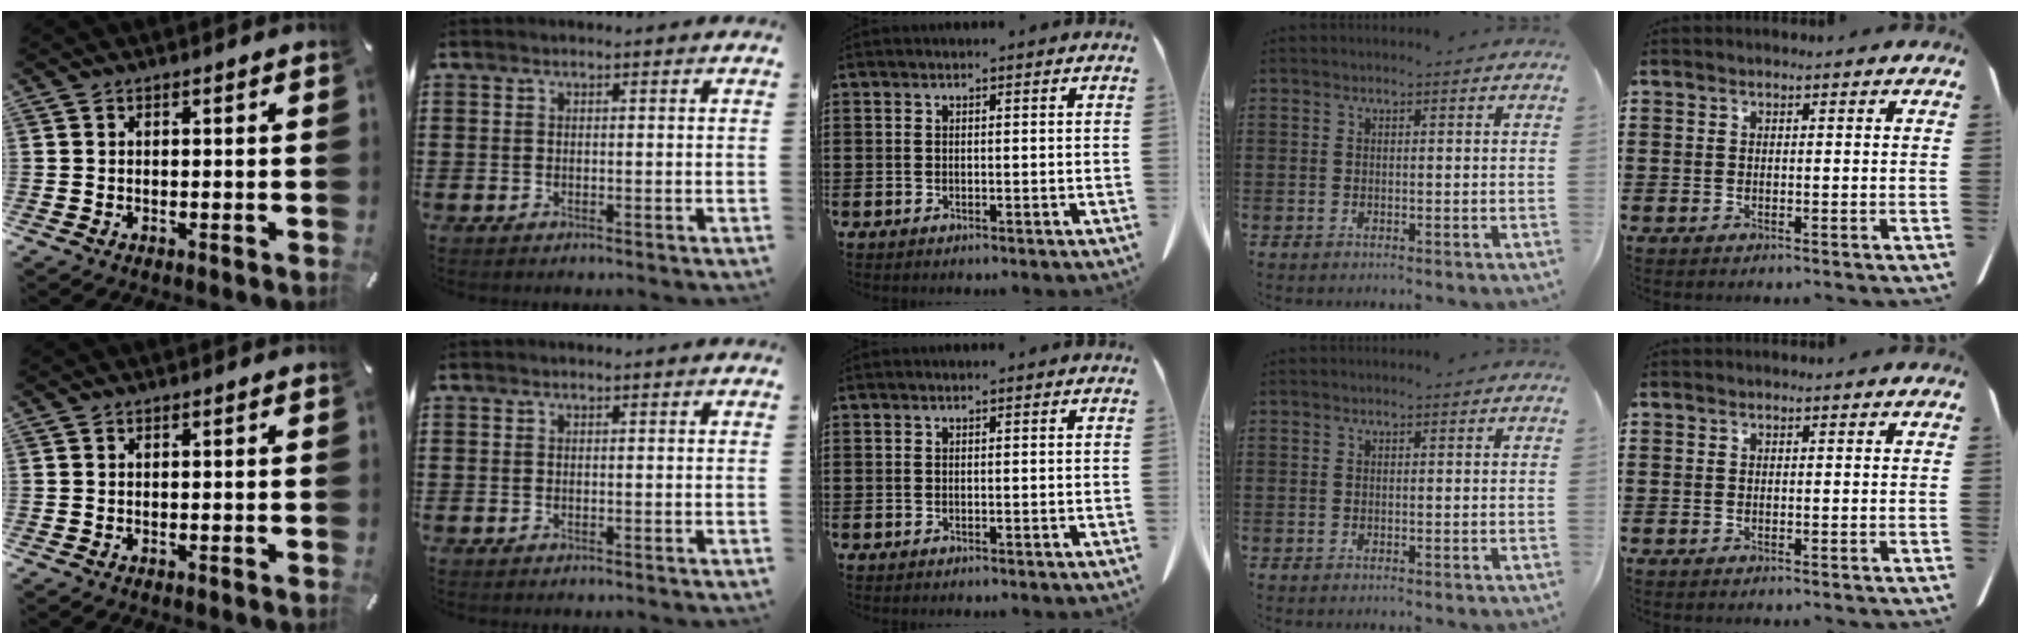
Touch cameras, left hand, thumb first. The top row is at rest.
{}